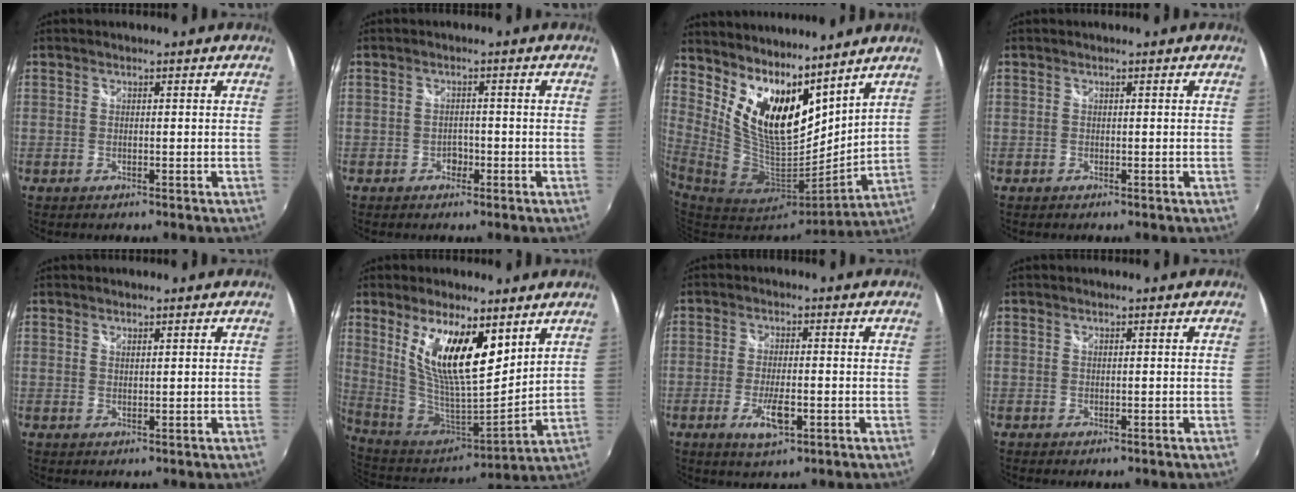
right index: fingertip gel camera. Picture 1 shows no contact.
{"total": 1.9, "force": [-1.0, 1.5, 0.5], "torque": [-0.009, 0.001, -0.015]}
{"total": 13.2, "force": [9.2, 5.2, 7.9], "torque": [-0.138, -0.016, 0.177]}
{"total": 0.0}
{"total": 0.9, "force": [0.8, 0.2, 0.3], "torque": [-0.003, 0.000, 0.014]}
{"total": 18.0, "force": [7.9, 6.2, 15.0], "torque": [-0.281, -0.008, 0.158]}
{"total": 5.9, "force": [-2.4, 1.8, 5.1], "torque": [-0.106, -0.011, -0.042]}
{"total": 0.0}